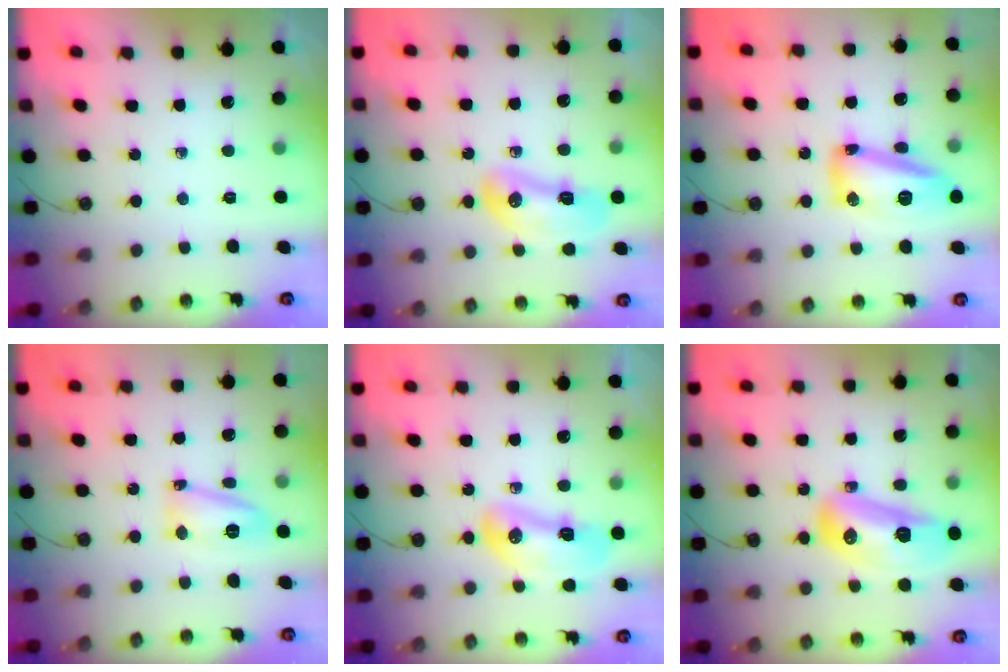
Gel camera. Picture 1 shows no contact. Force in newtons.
{"total": 14.8, "press": 12.2, "slide": 8.4}
{"total": 13.9, "press": 13.9, "slide": 1.0}
{"total": 11.4, "press": 10.7, "slide": 4.0}
{"total": 20.1, "press": 14.2, "slide": 14.3}
{"total": 15.2, "press": 15.1, "slide": 2.0}